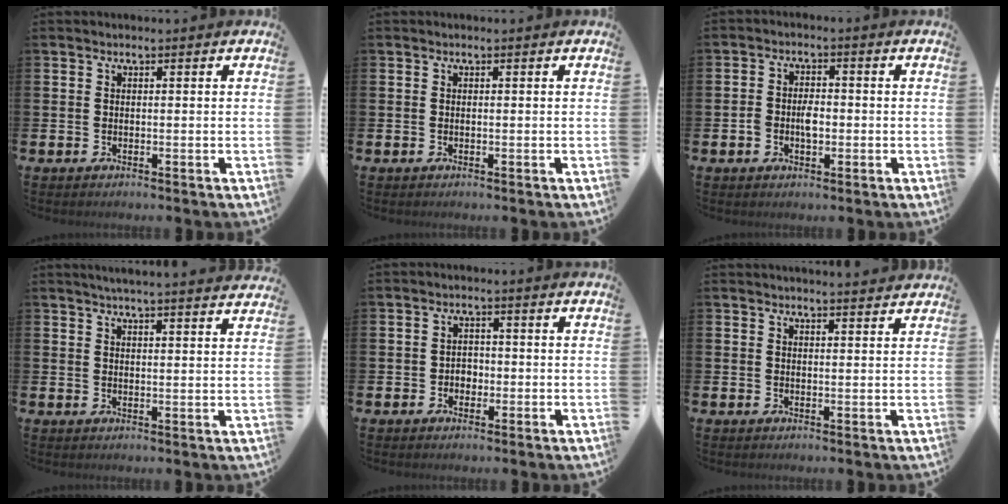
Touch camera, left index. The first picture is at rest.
{"total": 0.0}
{"total": 3.3, "force": [-0.7, 2.1, 2.5], "torque": [-0.031, 0.000, -0.017]}
{"total": 3.9, "force": [3.8, -0.7, 0.7], "torque": [-0.021, -0.019, 0.068]}
{"total": 1.9, "force": [-0.6, 1.7, 0.7], "torque": [-0.002, -0.001, -0.018]}
{"total": 2.1, "force": [2.1, -0.1, 0.0], "torque": [-0.002, -0.010, 0.037]}